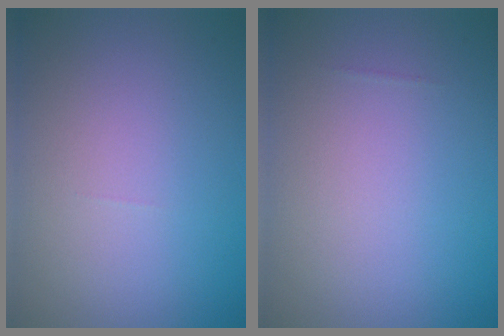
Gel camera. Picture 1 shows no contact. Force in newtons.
{"total": 0.0}